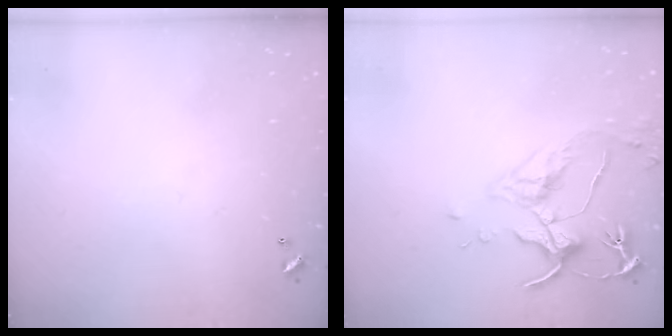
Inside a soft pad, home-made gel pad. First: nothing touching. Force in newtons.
{"total": 5.8, "press": 5.6, "slide": 1.3}